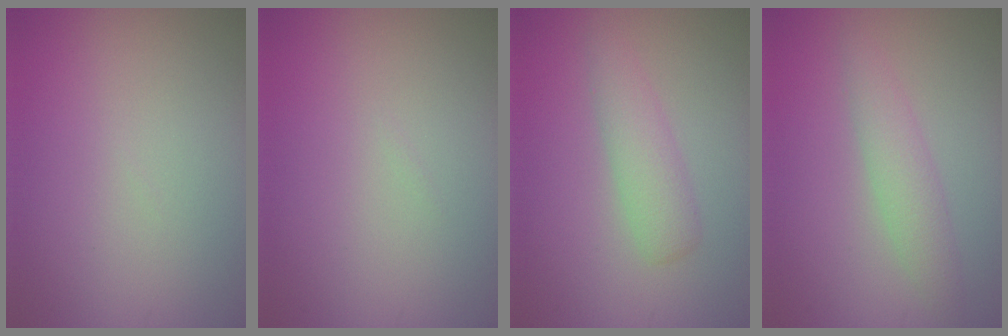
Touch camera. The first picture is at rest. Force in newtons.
{"total": 0.0}
{"total": 2.6, "press": 2.6, "slide": 0.0}
{"total": 2.4, "press": 2.4, "slide": 0.0}